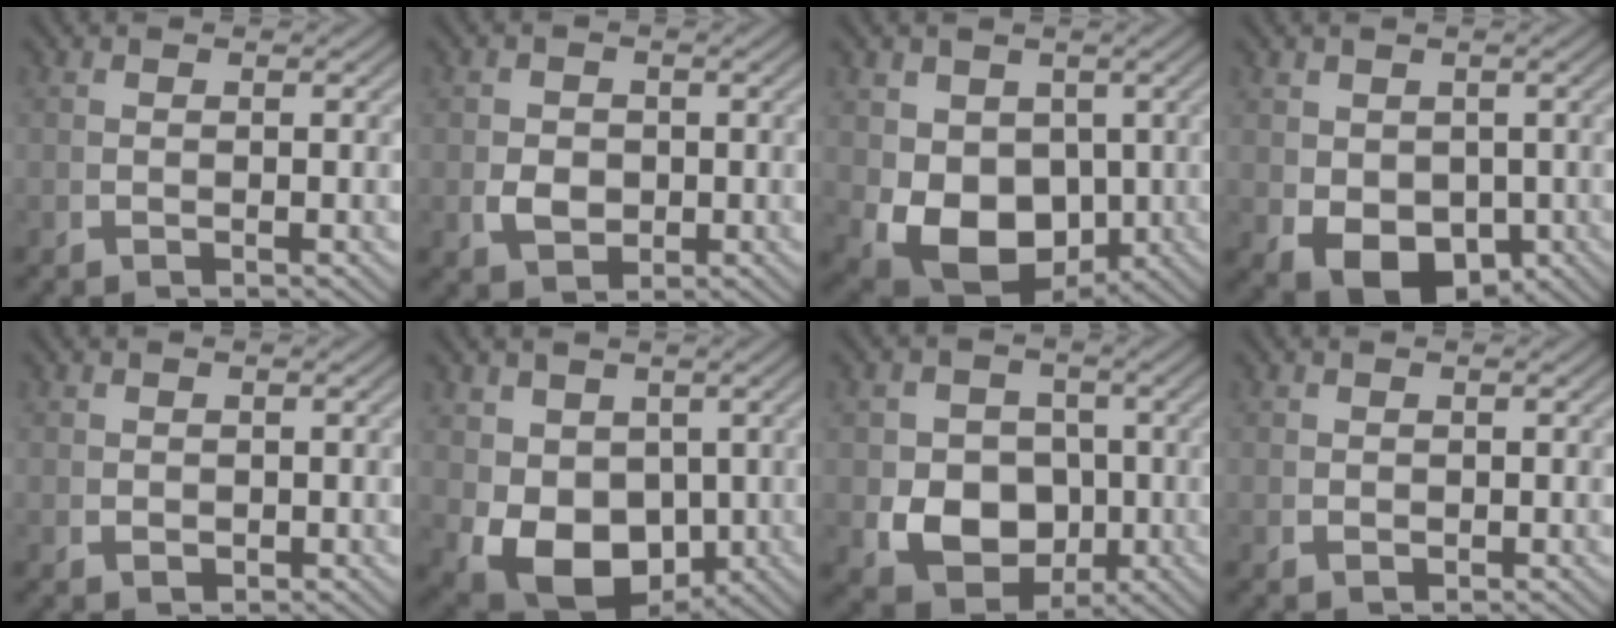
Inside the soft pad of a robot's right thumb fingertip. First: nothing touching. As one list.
[{"total": 3.2, "force": [-0.2, 2.5, 2.0], "torque": [-0.035, -0.013, 0.009]}, {"total": 11.5, "force": [-1.9, 8.5, 7.5], "torque": [-0.170, -0.079, 0.011]}, {"total": 7.0, "force": [-2.2, 4.8, 4.6], "torque": [-0.100, -0.046, -0.002]}, {"total": 1.2, "force": [0.3, 0.9, 0.7], "torque": [-0.018, -0.008, 0.015]}, {"total": 10.8, "force": [-2.3, 7.9, 7.0], "torque": [-0.164, -0.079, 0.007]}, {"total": 10.1, "force": [-1.0, 8.2, 5.9], "torque": [-0.121, -0.042, 0.001]}, {"total": 0.9, "force": [0.4, 0.6, 0.4], "torque": [-0.013, -0.006, 0.015]}]